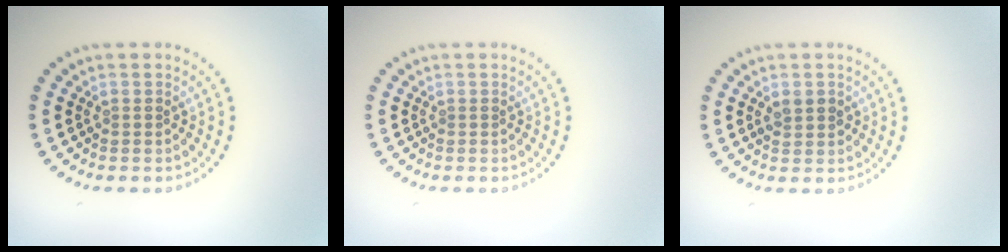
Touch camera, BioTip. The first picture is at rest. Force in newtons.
{"total": 0.0}
{"total": 1.5, "press": 1.5, "slide": 0.1}